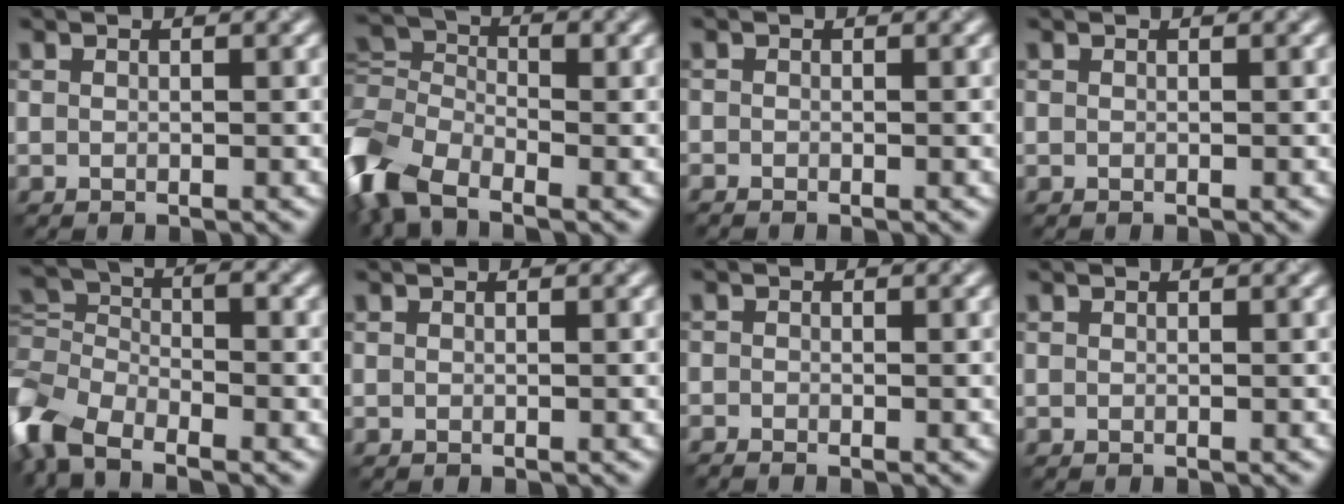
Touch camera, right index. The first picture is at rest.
{"total": 7.5, "force": [-3.8, 4.0, 5.1], "torque": [-0.109, 0.006, -0.096]}
{"total": 0.5, "force": [-0.5, 0.1, 0.2], "torque": [-0.001, -0.004, -0.011]}
{"total": 0.0}
{"total": 7.2, "force": [-4.3, 3.5, 4.5], "torque": [-0.087, 0.006, -0.100]}
{"total": 0.0}
{"total": 0.9, "force": [-0.8, 0.1, 0.3], "torque": [-0.004, -0.007, -0.020]}
{"total": 0.0}